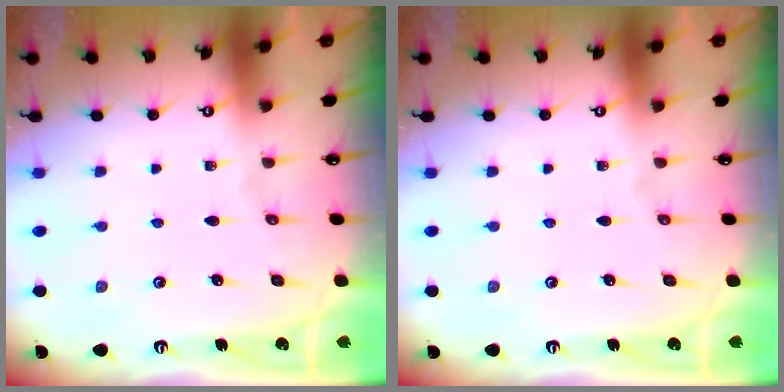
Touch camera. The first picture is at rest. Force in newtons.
{"total": 0.0}